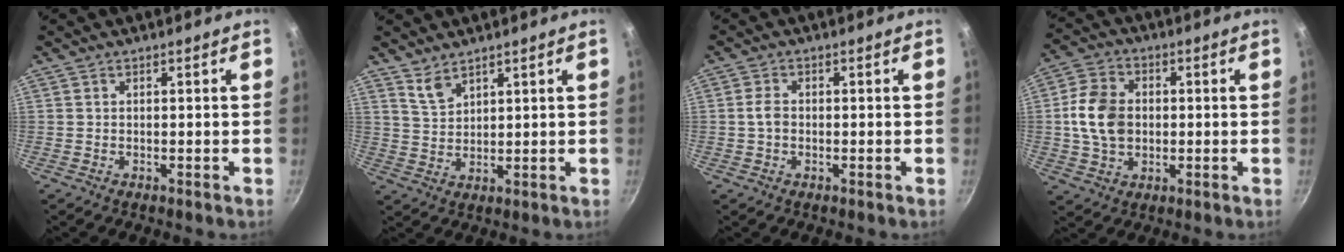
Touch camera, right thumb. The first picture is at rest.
{"total": 3.8, "force": [3.1, 1.5, 1.6], "torque": [-0.030, -0.019, 0.068]}
{"total": 2.7, "force": [-0.2, 1.9, 1.9], "torque": [-0.038, 0.010, -0.008]}
{"total": 11.0, "force": [0.3, 8.2, 7.4], "torque": [-0.121, 0.011, -0.003]}